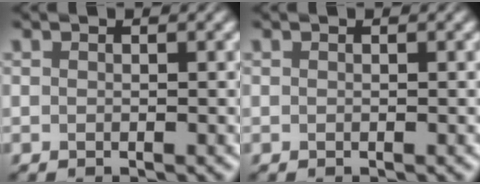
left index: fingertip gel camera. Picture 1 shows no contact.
{"total": 0.0}